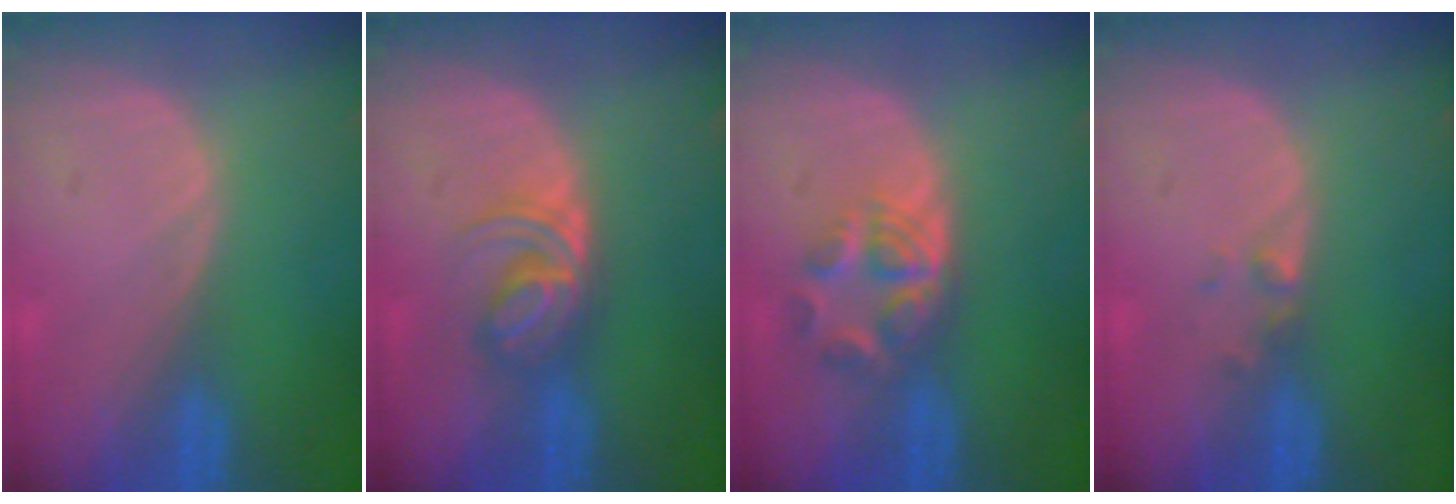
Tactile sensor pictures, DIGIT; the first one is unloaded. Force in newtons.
{"total": 5.9, "press": 5.2, "slide": 2.9}
{"total": 5.9, "press": 5.0, "slide": 3.3}
{"total": 1.4, "press": 1.2, "slide": 0.7}